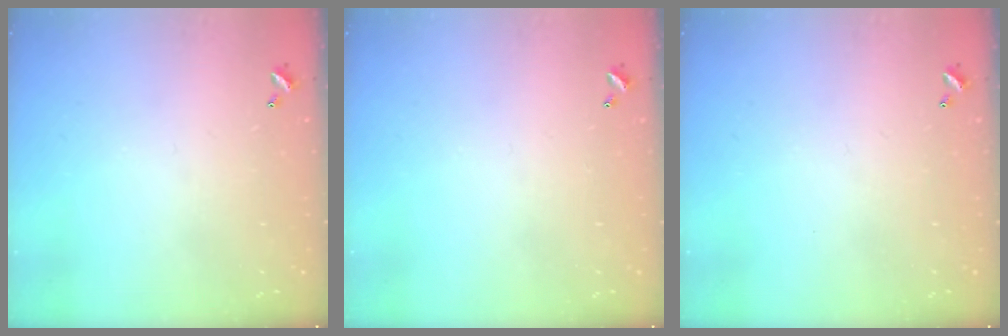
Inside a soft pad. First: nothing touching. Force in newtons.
{"total": 0.0}
{"total": 0.0}